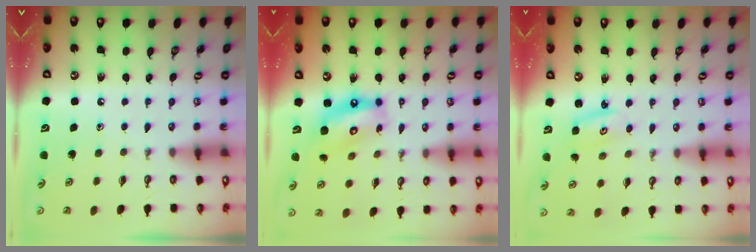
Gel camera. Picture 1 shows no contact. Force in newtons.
{"total": 13.0, "press": 12.9, "slide": 1.4}
{"total": 2.8, "press": 2.8, "slide": 0.3}